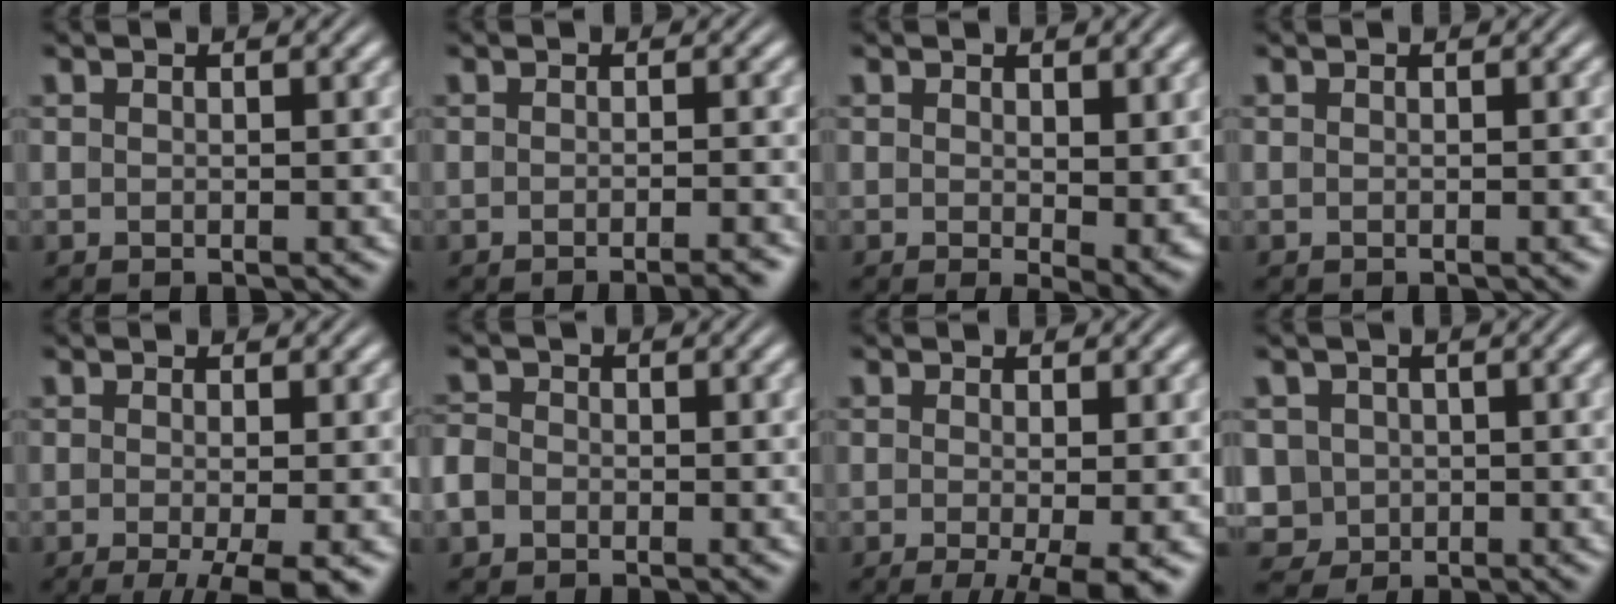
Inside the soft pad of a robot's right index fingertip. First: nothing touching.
{"total": 2.1, "force": [-1.9, 0.0, 1.0], "torque": [-0.011, 0.002, -0.033]}
{"total": 1.8, "force": [0.5, 0.3, 1.7], "torque": [-0.018, -0.017, 0.014]}
{"total": 0.0}
{"total": 5.8, "force": [-3.8, 1.5, 4.1], "torque": [-0.060, -0.026, -0.044]}
{"total": 2.7, "force": [-0.9, 2.4, 0.9], "torque": [-0.039, -0.013, -0.015]}
{"total": 5.9, "force": [-3.8, 1.4, 4.2], "torque": [-0.057, -0.027, -0.043]}
{"total": 8.2, "force": [-1.7, 7.6, 2.6], "torque": [-0.082, -0.045, -0.018]}